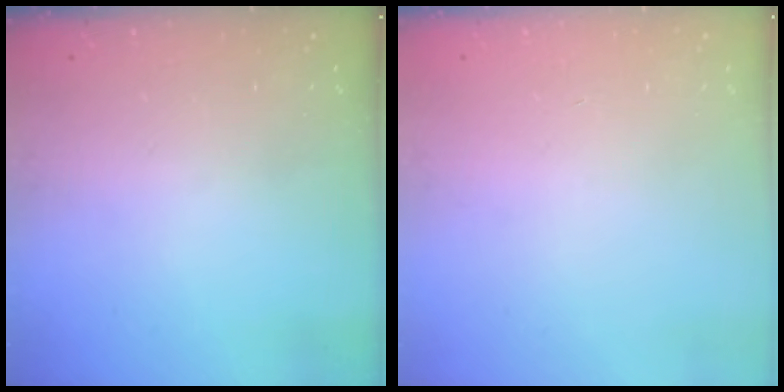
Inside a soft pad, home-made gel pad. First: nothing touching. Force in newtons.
{"total": 0.0}